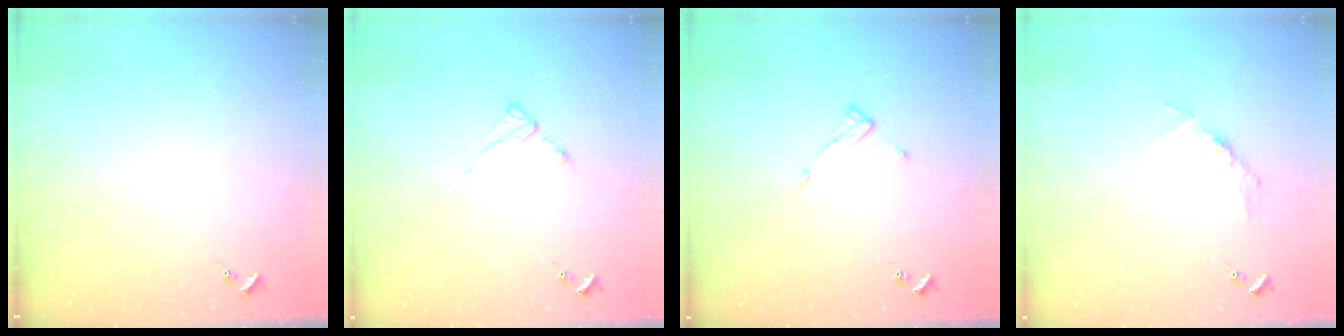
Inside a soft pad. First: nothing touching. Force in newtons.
{"total": 2.2, "press": 2.2, "slide": 0.4}
{"total": 7.5, "press": 7.5, "slide": 0.5}
{"total": 3.6, "press": 3.6, "slide": 0.4}